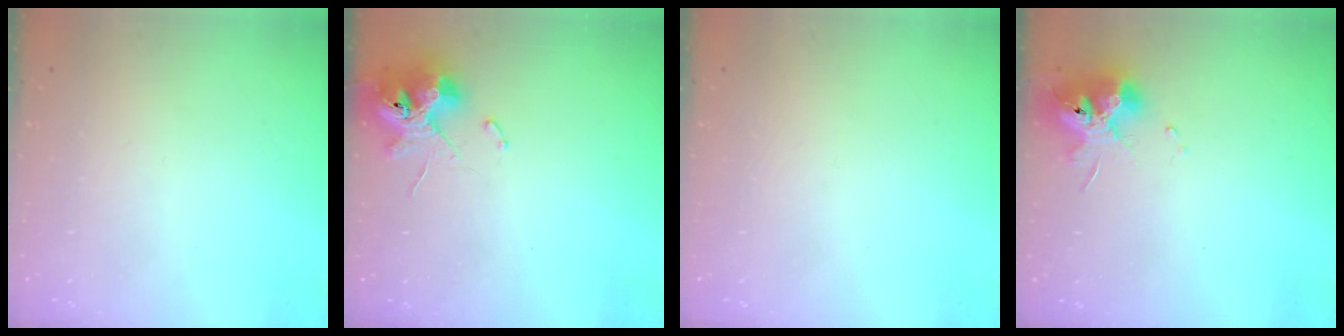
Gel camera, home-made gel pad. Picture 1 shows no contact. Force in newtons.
{"total": 10.6, "press": 10.5, "slide": 0.9}
{"total": 0.0}
{"total": 11.7, "press": 11.7, "slide": 0.9}